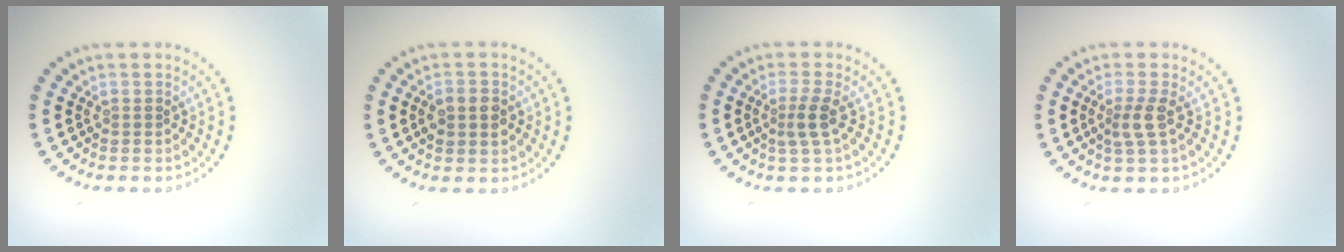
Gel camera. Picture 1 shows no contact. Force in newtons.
{"total": 3.0, "press": 3.0, "slide": 0.0}
{"total": 2.0, "press": 1.5, "slide": 1.3}
{"total": 2.1, "press": 1.6, "slide": 1.3}